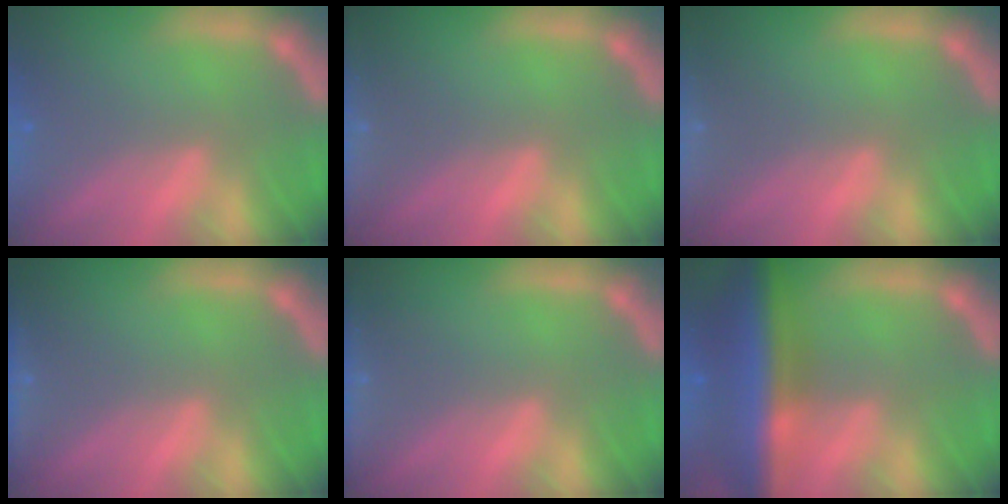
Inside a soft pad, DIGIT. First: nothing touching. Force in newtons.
{"total": 5.0}
{"total": 7.4}
{"total": 1.9}
{"total": 3.0}
{"total": 10.0}